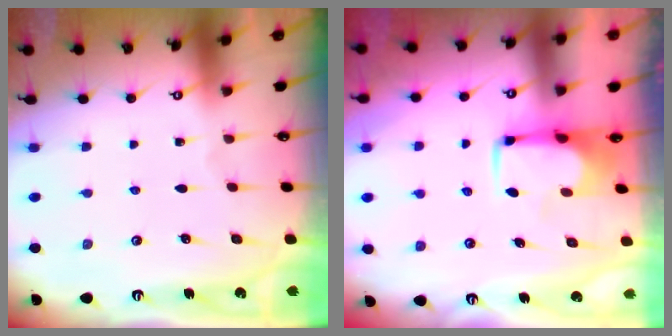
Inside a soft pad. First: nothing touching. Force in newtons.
{"total": 1.1, "press": 1.1, "slide": 0.1}